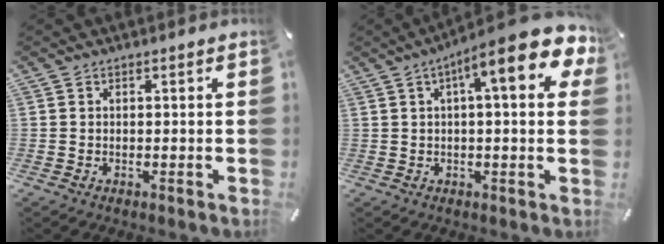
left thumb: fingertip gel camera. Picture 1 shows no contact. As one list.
[{"total": 14.8, "force": [5.9, 3.5, 13.1], "torque": [-0.191, -0.030, 0.087]}]